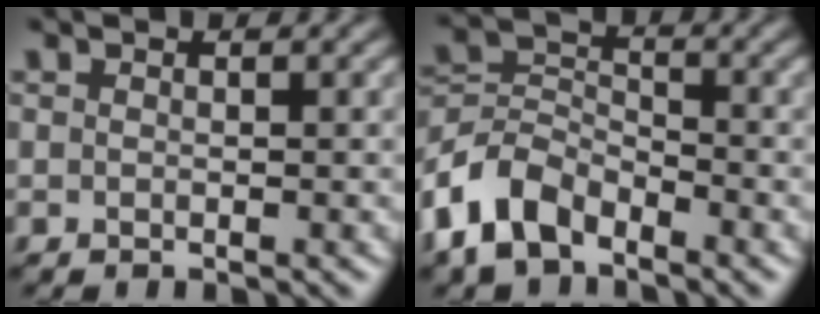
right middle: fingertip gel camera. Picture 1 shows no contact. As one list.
[{"total": 6.0, "force": [-4.0, 3.3, 2.9], "torque": [-0.063, 0.004, -0.092]}]